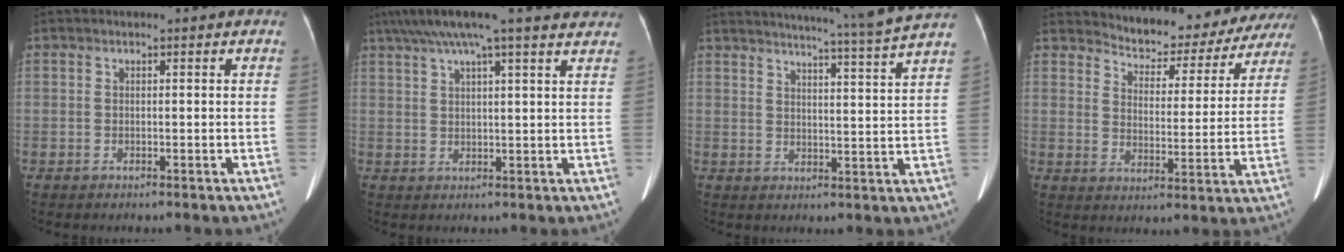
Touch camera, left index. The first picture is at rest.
{"total": 18.1, "force": [15.0, 1.7, 10.0], "torque": [-0.169, 0.056, 0.197]}
{"total": 15.6, "force": [14.0, -2.6, 6.4], "torque": [-0.106, -0.048, 0.171]}
{"total": 14.7, "force": [13.8, 4.4, 2.0], "torque": [-0.009, -0.013, 0.158]}